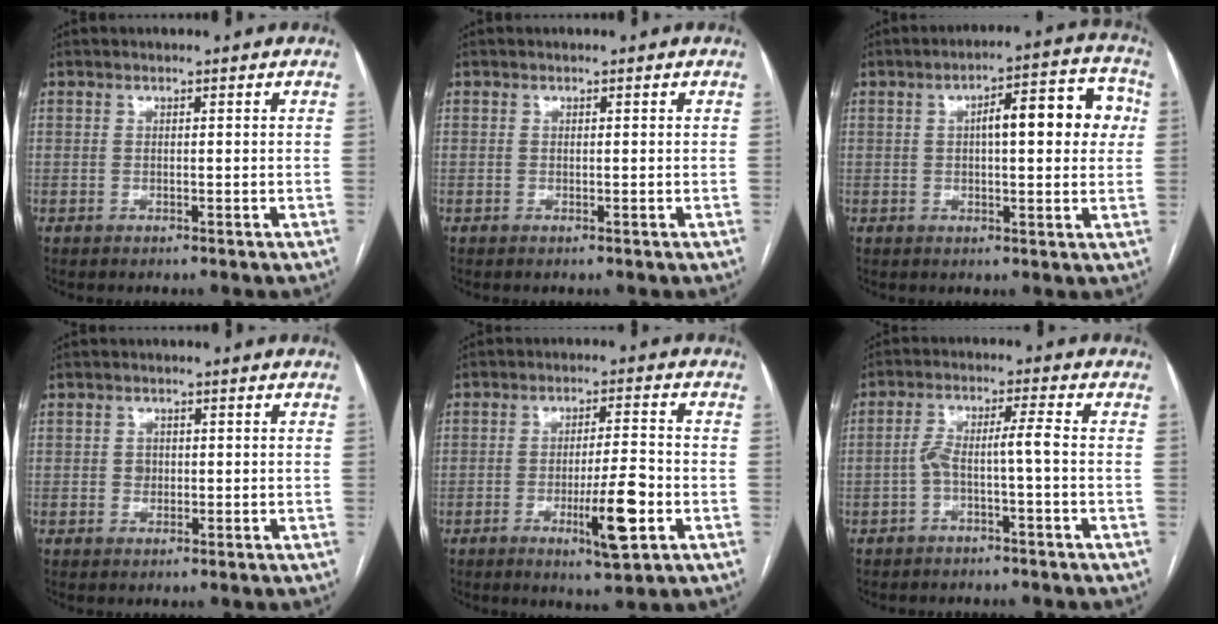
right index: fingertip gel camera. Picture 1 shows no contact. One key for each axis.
{"total": 0.0}
{"total": 10.6, "fx": 1.7, "fy": 3.1, "fz": 10.0, "tx": -0.130, "ty": 0.035, "tz": 0.021}
{"total": 1.4, "fx": 0.0, "fy": 1.3, "fz": 0.7, "tx": -0.010, "ty": 0.003, "tz": 0.002}
{"total": 8.7, "fx": -3.1, "fy": 1.2, "fz": 8.0, "tx": -0.130, "ty": -0.007, "tz": -0.045}
{"total": 4.5, "fx": -1.6, "fy": -0.2, "fz": 4.2, "tx": -0.086, "ty": 0.024, "tz": -0.026}